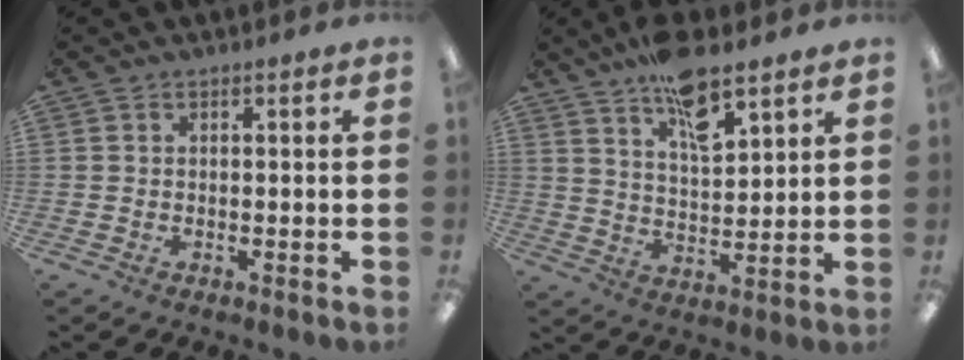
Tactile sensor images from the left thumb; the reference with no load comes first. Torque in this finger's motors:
{"motor_torque": [1.23, 0.57, 1.19, -1.25, 0.35]}